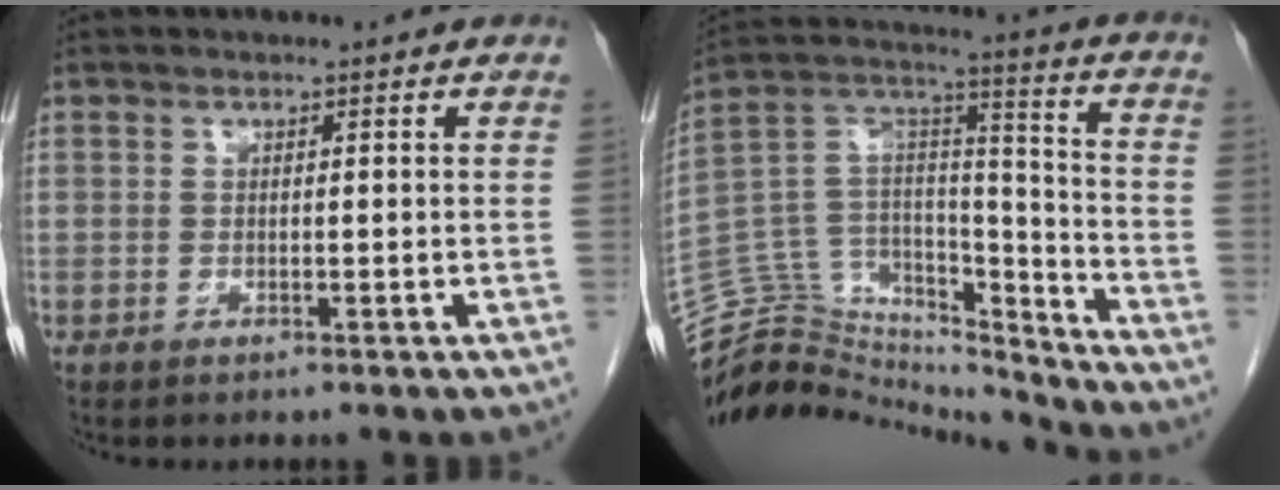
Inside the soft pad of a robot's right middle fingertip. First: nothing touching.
{"total": 21.4, "force": [-20.5, 5.4, 2.9], "torque": [-0.070, 0.076, -0.330]}